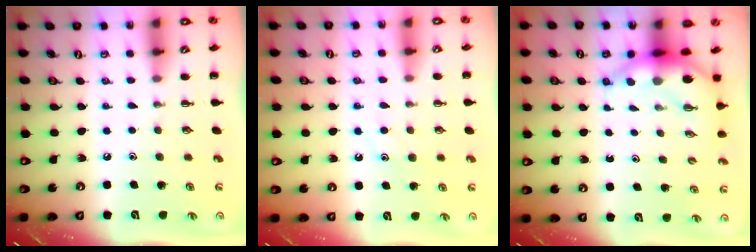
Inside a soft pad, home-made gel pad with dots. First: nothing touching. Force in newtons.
{"total": 8.4, "press": 8.4, "slide": 1.0}
{"total": 7.0, "press": 6.9, "slide": 1.2}